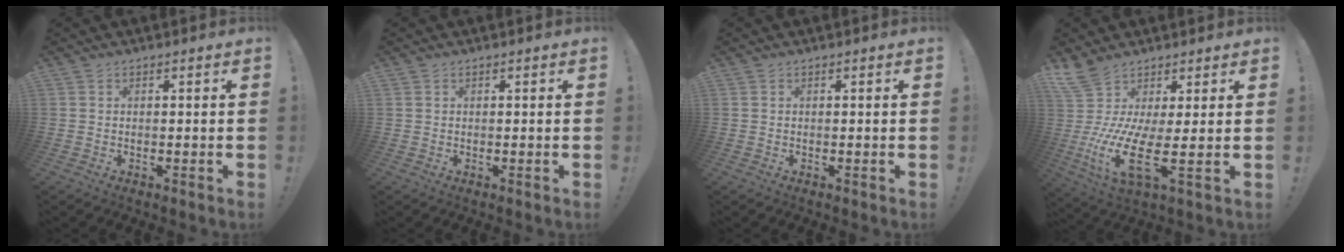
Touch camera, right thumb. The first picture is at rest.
{"total": 0.6, "force": [0.4, 0.5, 0.1], "torque": [-0.007, 0.004, 0.008]}
{"total": 0.0}
{"total": 12.9, "force": [3.2, 3.0, 12.2], "torque": [-0.275, -0.056, 0.054]}